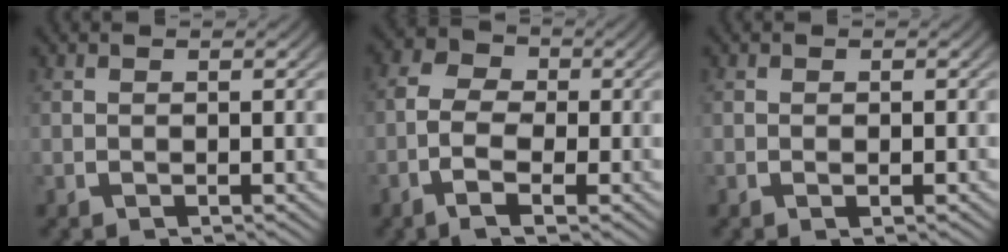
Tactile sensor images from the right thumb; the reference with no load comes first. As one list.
[{"total": 5.7, "force": [-0.7, 3.9, 4.2], "torque": [-0.072, -0.008, -0.025]}, {"total": 0.8, "force": [-0.2, 0.6, 0.5], "torque": [-0.008, -0.001, -0.005]}]